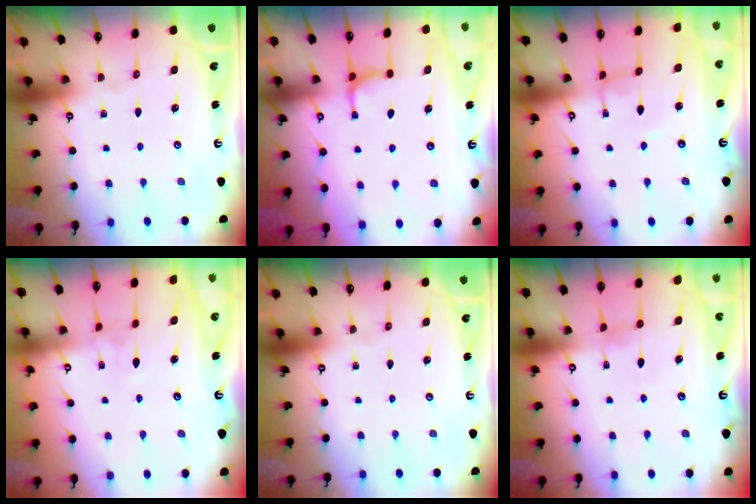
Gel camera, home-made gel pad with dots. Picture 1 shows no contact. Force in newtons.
{"total": 3.0, "press": 3.0, "slide": 0.2}
{"total": 2.0, "press": 2.0, "slide": 0.1}
{"total": 2.0, "press": 1.9, "slide": 0.5}
{"total": 0.0}
{"total": 0.9, "press": 0.5, "slide": 0.7}